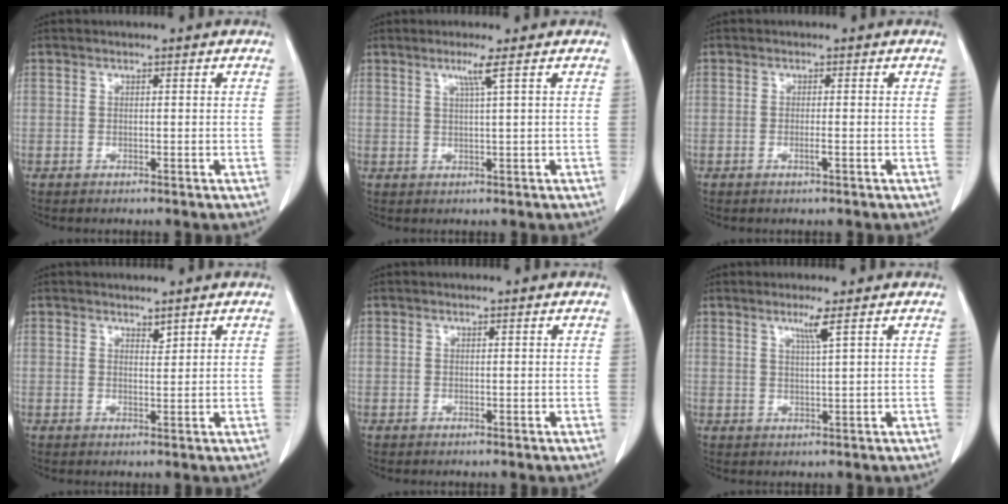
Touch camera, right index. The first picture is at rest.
{"total": 3.0, "force": [1.5, -0.5, 2.6], "torque": [-0.052, -0.003, 0.031]}
{"total": 1.5, "force": [-0.5, 0.3, 1.4], "torque": [-0.029, -0.001, -0.008]}
{"total": 1.5, "force": [1.2, 0.6, 0.6], "torque": [-0.011, -0.003, 0.023]}
{"total": 0.0}
{"total": 3.1, "force": [1.7, -0.3, 2.6], "torque": [-0.052, -0.004, 0.036]}